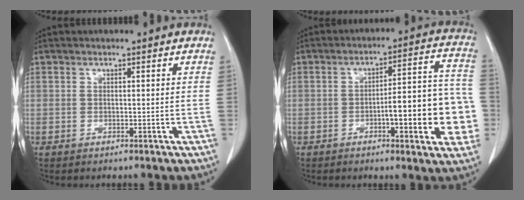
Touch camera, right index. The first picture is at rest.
{"total": 13.5, "force": [-3.2, 2.9, 12.8], "torque": [-0.158, 0.028, -0.042]}